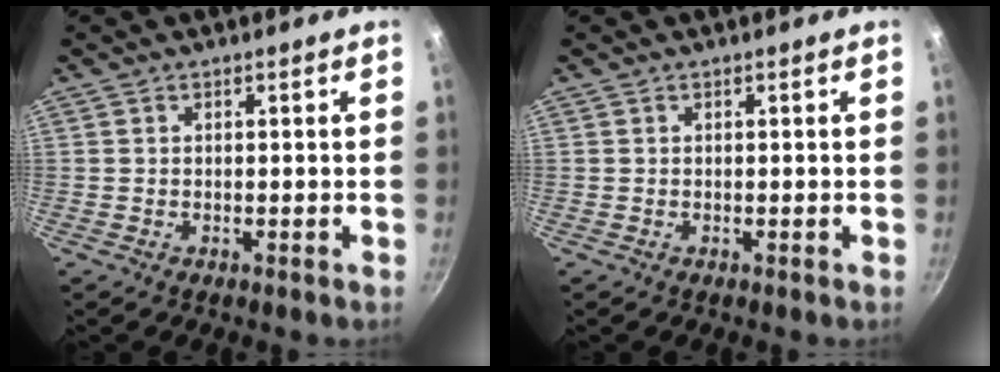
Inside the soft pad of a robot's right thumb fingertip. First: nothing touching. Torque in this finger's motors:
{"motor_torque": [-0.17, 0.15, 0.00, -0.07, 0.01]}